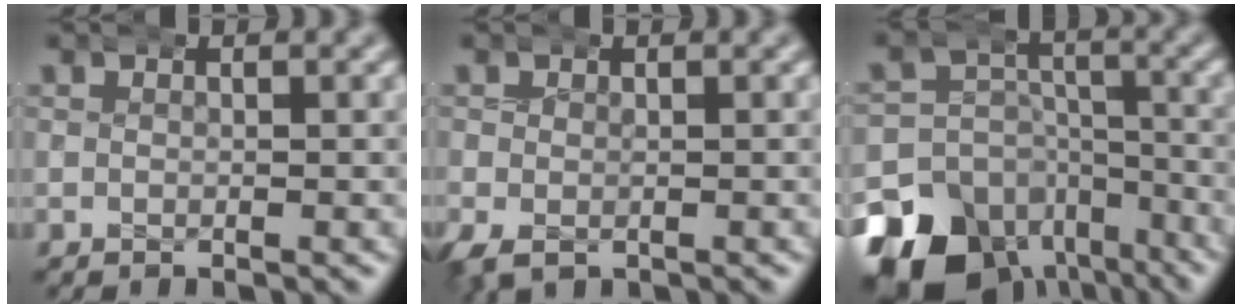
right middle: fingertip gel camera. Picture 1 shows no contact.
{"total": 2.6, "force": [-1.0, 1.9, 1.5], "torque": [-0.032, -0.012, -0.008]}
{"total": 14.9, "force": [-9.5, 9.7, 6.2], "torque": [-0.086, -0.050, -0.145]}